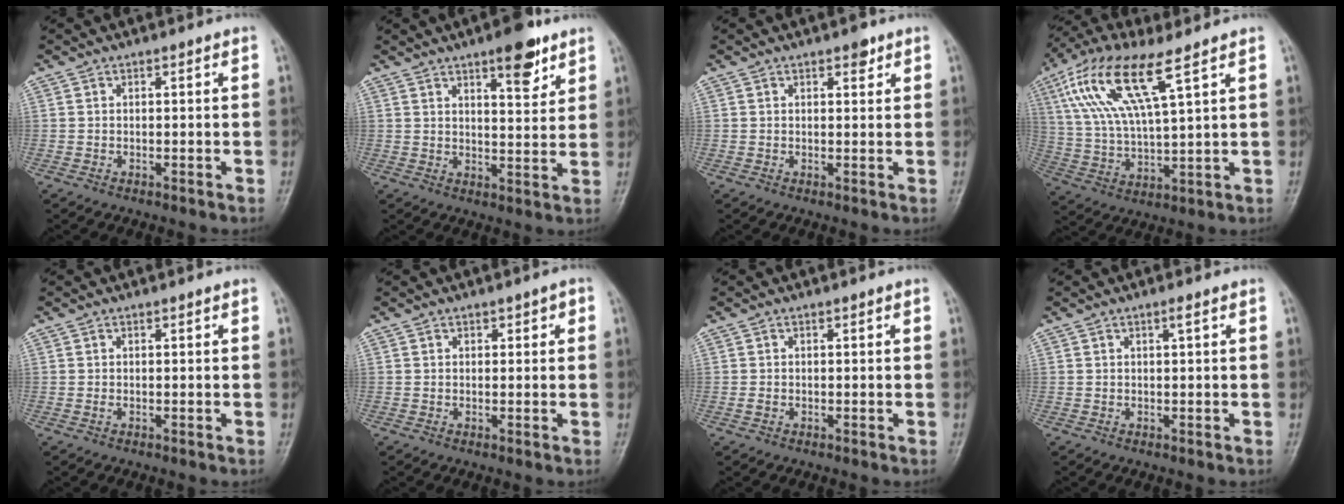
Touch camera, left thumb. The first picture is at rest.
{"total": 8.2, "force": [5.2, 2.7, 5.7], "torque": [-0.063, -0.030, 0.072]}
{"total": 2.0, "force": [1.3, 1.0, 1.2], "torque": [-0.005, -0.005, 0.016]}
{"total": 15.2, "force": [7.4, 4.0, 12.7], "torque": [-0.270, -0.010, 0.145]}
{"total": 0.0}
{"total": 1.6, "force": [0.7, 1.1, 0.9], "torque": [0.002, 0.000, 0.006]}
{"total": 0.7, "force": [-0.2, 0.5, 0.4], "torque": [-0.008, -0.001, -0.003]}
{"total": 0.9, "force": [0.4, 0.0, 0.8], "torque": [-0.014, 0.000, 0.006]}